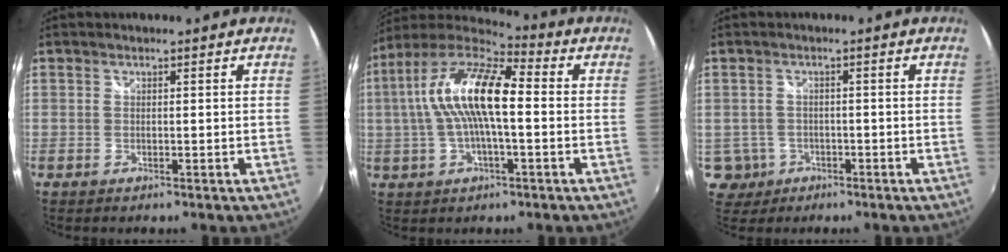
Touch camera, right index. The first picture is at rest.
{"total": 15.7, "force": [1.0, 5.0, 14.8], "torque": [-0.276, 0.017, 0.006]}
{"total": 4.6, "force": [-1.6, 4.3, 0.7], "torque": [-0.023, 0.004, -0.020]}